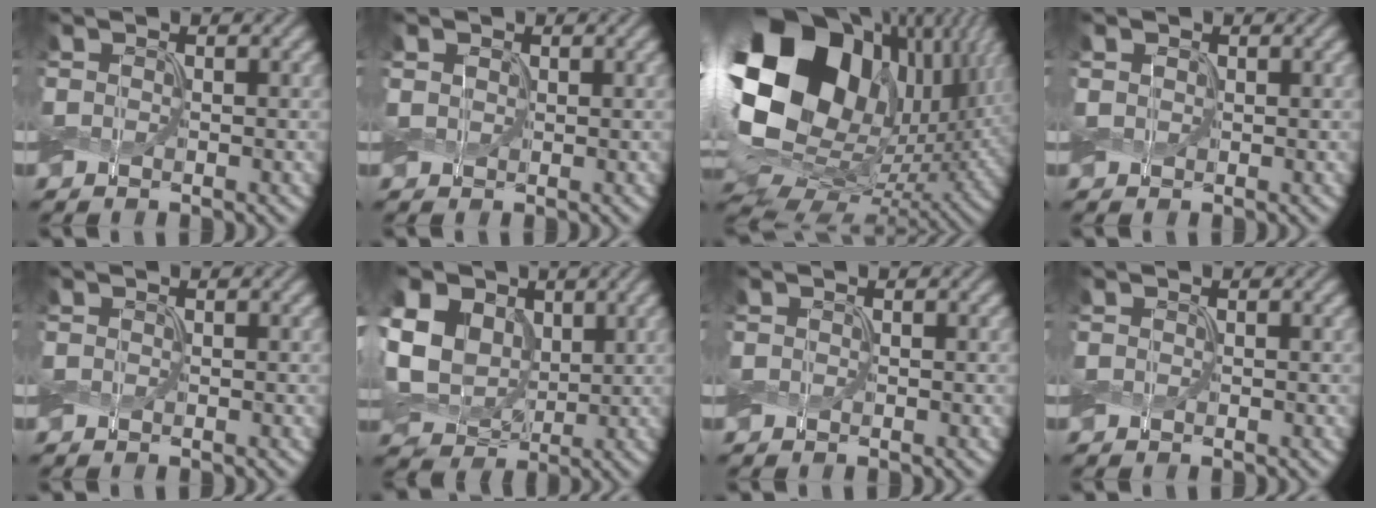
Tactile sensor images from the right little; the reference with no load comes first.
{"total": 1.1, "force": [0.3, 0.9, 0.4], "torque": [-0.011, 0.001, 0.006]}
{"total": 21.7, "force": [4.9, 15.3, 14.5], "torque": [-0.320, 0.001, 0.103]}
{"total": 0.8, "force": [0.3, 0.7, 0.3], "torque": [-0.005, 0.001, 0.005]}
{"total": 0.0}
{"total": 12.2, "force": [2.5, 9.9, 6.8], "torque": [-0.181, 0.027, 0.037]}
{"total": 0.0}
{"total": 0.0}